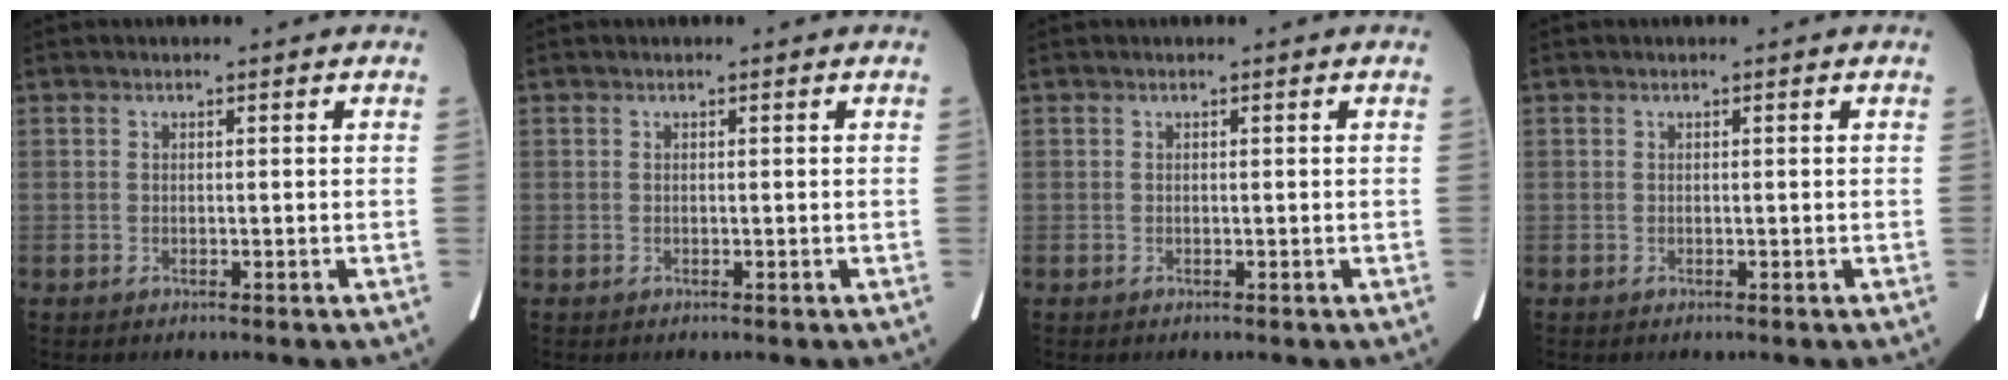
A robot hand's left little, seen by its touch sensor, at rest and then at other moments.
{"total": 0.0}
{"total": 0.0}
{"total": 0.0}